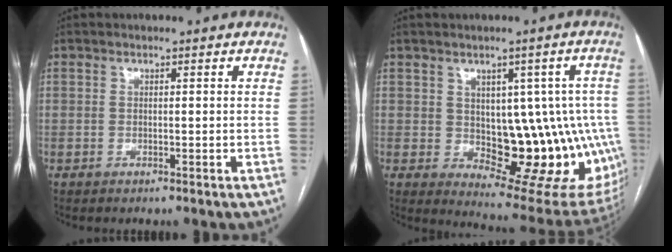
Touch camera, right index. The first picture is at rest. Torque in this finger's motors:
{"motor_torque": [0.42, 0.02, 0.23, 0.03]}